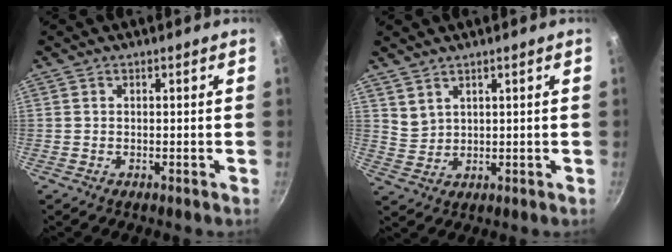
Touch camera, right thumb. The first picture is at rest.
{"total": 3.2, "force": [2.6, 1.6, 1.0], "torque": [-0.010, -0.011, 0.060]}